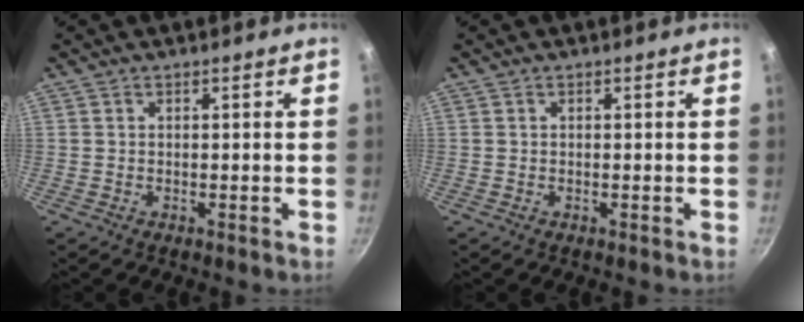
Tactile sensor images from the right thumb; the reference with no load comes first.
{"total": 0.0}